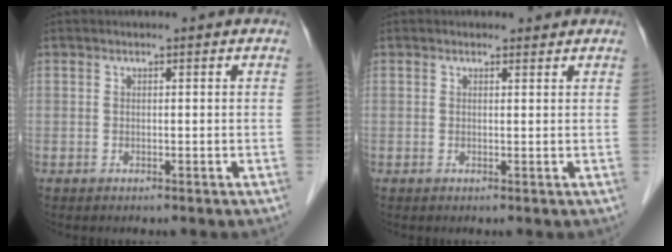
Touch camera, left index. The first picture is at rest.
{"total": 0.8, "force": [0.7, 0.5, 0.0], "torque": [-0.004, -0.003, 0.007]}